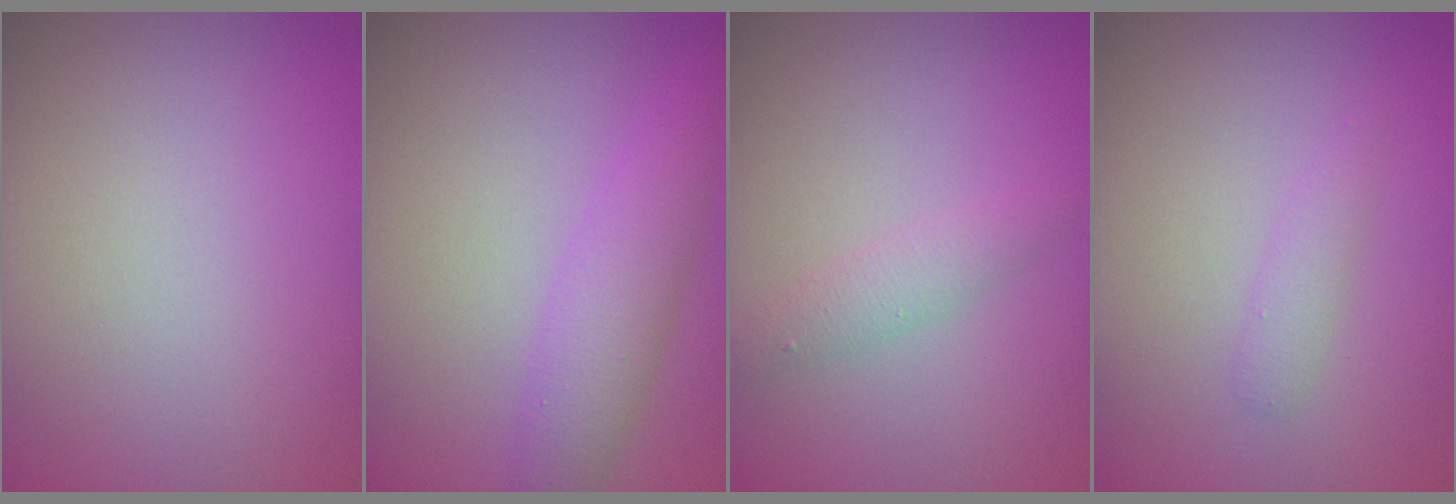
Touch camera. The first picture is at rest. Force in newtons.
{"total": 3.2, "press": 3.2, "slide": 0.1}
{"total": 1.6, "press": 1.6, "slide": 0.1}
{"total": 1.1, "press": 1.1, "slide": 0.1}